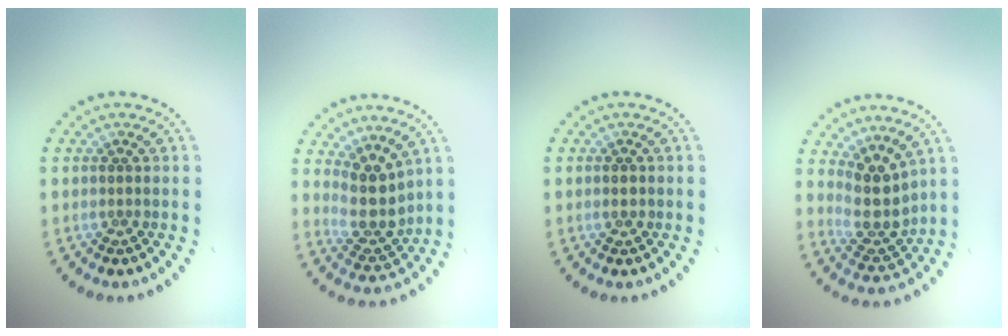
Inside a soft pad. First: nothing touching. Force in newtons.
{"total": 3.9, "press": 3.1, "slide": 2.3}
{"total": 1.3, "press": 1.3, "slide": 0.1}
{"total": 4.0, "press": 3.1, "slide": 2.5}